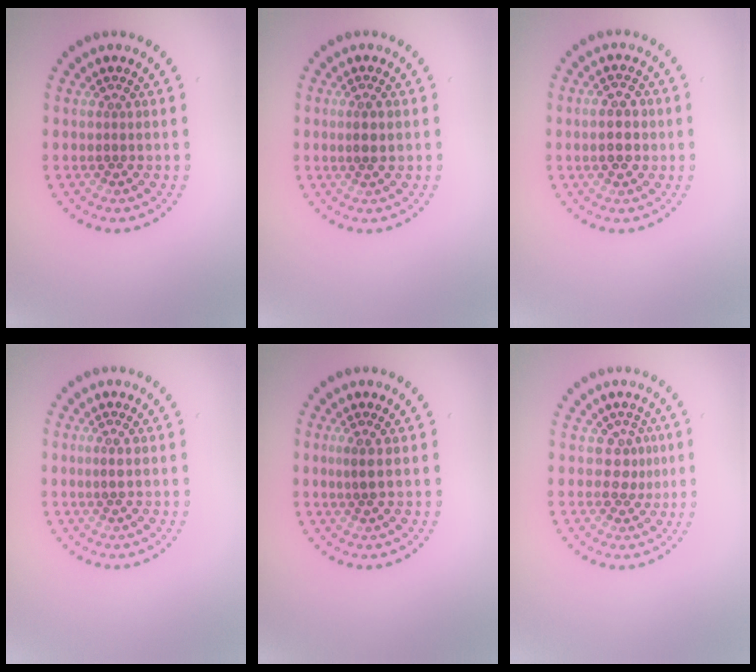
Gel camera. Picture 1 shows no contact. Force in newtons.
{"total": 1.4, "press": 1.3, "slide": 0.6}
{"total": 2.9, "press": 2.9, "slide": 0.1}
{"total": 0.9, "press": 0.8, "slide": 0.5}
{"total": 1.3, "press": 1.0, "slide": 0.9}
{"total": 1.9, "press": 1.4, "slide": 1.2}